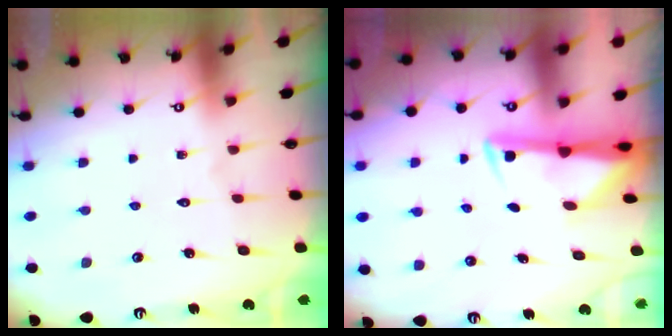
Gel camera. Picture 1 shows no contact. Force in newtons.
{"total": 2.8, "press": 2.8, "slide": 0.5}